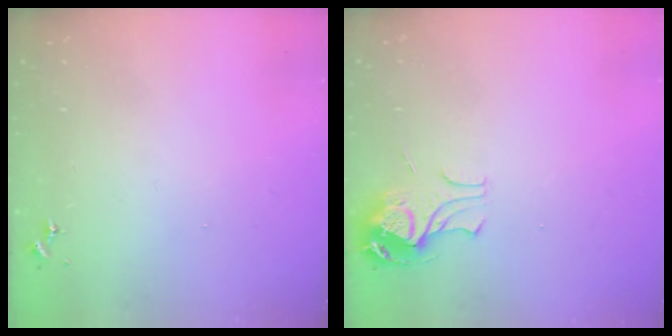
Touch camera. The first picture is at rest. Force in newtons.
{"total": 9.5, "press": 9.5, "slide": 1.1}